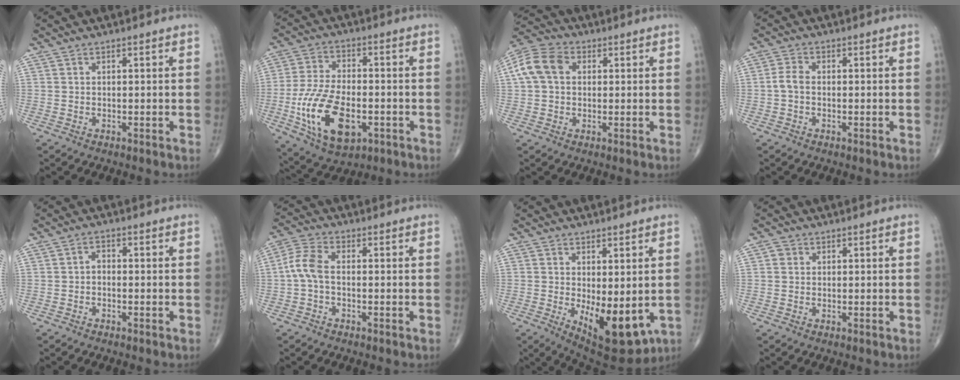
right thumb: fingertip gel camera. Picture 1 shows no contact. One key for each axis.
{"total": 16.5, "fx": -4.5, "fy": 8.9, "fz": 13.2, "tx": -0.246, "ty": 0.005, "tz": -0.073}
{"total": 9.2, "fx": 1.7, "fy": 6.8, "fz": 5.9, "tx": -0.117, "ty": 0.026, "tz": 0.025}
{"total": 2.7, "fx": -0.4, "fy": 1.6, "fz": 2.1, "tx": -0.044, "ty": 0.006, "tz": -0.014}
{"total": 1.5, "fx": -0.6, "fy": 1.0, "fz": 1.0, "tx": -0.007, "ty": 0.010, "tz": -0.017}
{"total": 5.5, "fx": -0.6, "fy": 2.9, "fz": 4.6, "tx": -0.106, "ty": 0.015, "tz": -0.022}
{"total": 12.0, "fx": -2.2, "fy": 5.3, "fz": 10.5, "tx": -0.135, "ty": -0.024, "tz": -0.010}
{"total": 1.3, "fx": 0.3, "fy": 1.2, "fz": 0.3, "tx": 0.001, "ty": 0.001, "tz": 0.001}